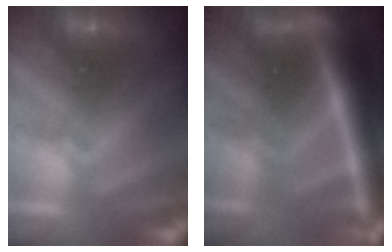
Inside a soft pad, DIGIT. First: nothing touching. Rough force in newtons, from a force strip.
{"total": 7.7}